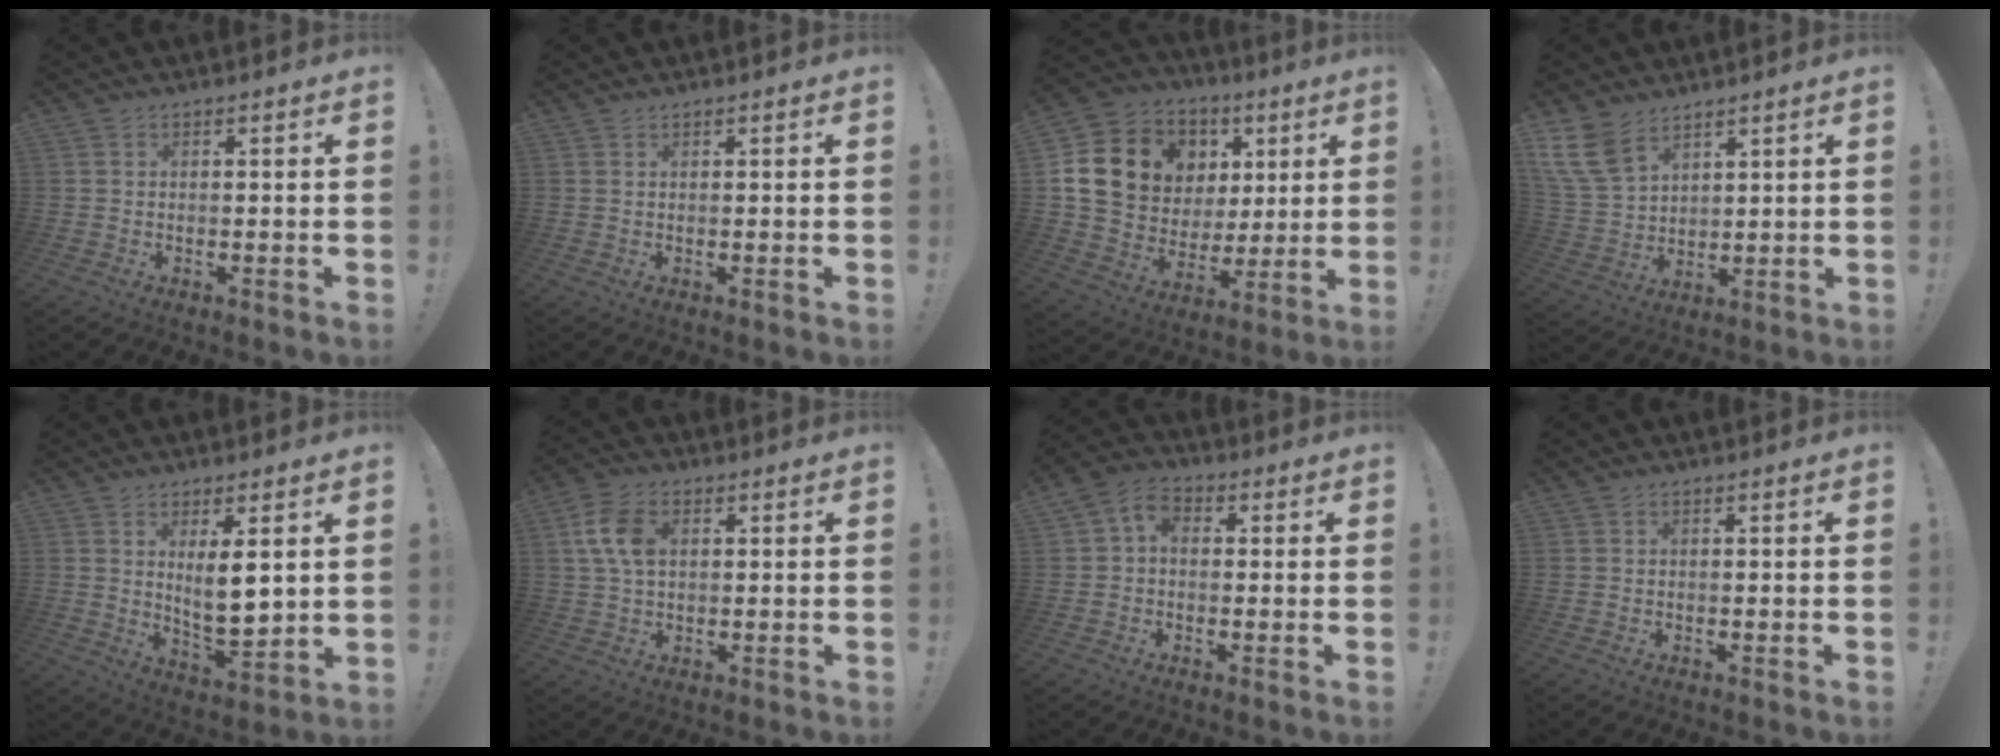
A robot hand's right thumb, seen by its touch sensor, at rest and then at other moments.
{"total": 0.5, "force": [0.5, 0.0, 0.0], "torque": [-0.001, 0.000, 0.011]}
{"total": 18.2, "force": [6.5, 14.9, 8.3], "torque": [-0.129, -0.020, 0.156]}
{"total": 12.4, "force": [8.0, 7.4, 5.7], "torque": [-0.114, -0.040, 0.161]}
{"total": 9.4, "force": [3.5, 2.8, 8.3], "torque": [-0.119, -0.033, 0.060]}
{"total": 9.6, "force": [2.3, 6.5, 6.6], "torque": [-0.129, 0.006, 0.043]}
{"total": 5.8, "force": [0.4, 4.3, 3.9], "torque": [-0.077, 0.006, 0.010]}
{"total": 0.0}